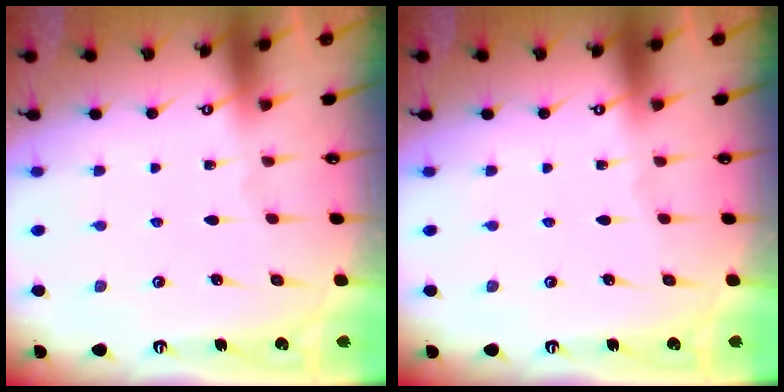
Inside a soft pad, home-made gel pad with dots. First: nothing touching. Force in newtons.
{"total": 0.0}